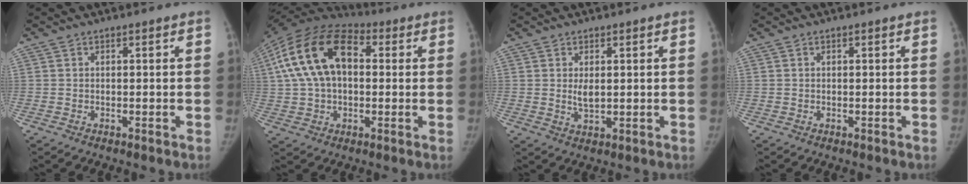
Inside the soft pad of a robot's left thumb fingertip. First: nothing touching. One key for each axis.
{"total": 19.3, "fx": 3.3, "fy": 12.2, "fz": 14.6, "tx": -0.273, "ty": 0.029, "tz": 0.048}
{"total": 2.8, "fx": 0.5, "fy": 1.6, "fz": 2.3, "tx": -0.029, "ty": -0.008, "tz": 0.012}
{"total": 0.0}